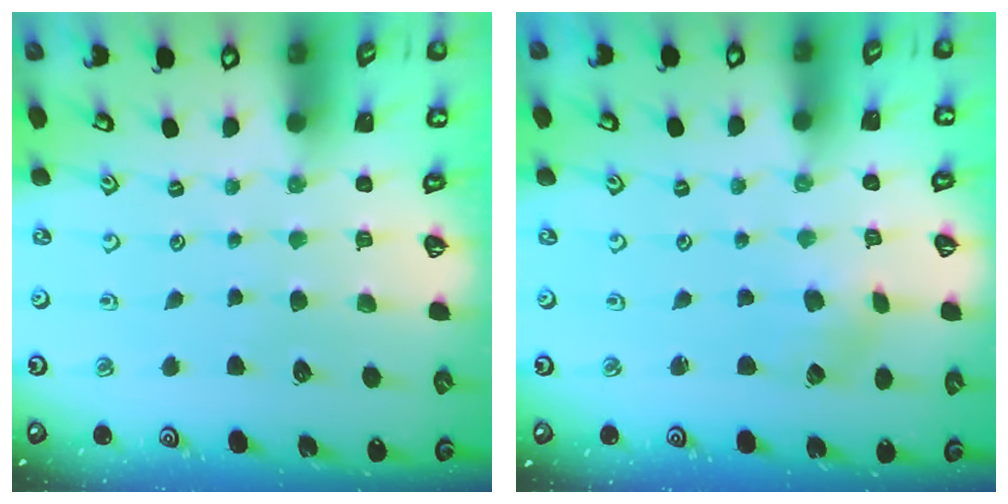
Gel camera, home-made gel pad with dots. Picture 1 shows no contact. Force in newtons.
{"total": 2.4, "press": 2.3, "slide": 0.4}